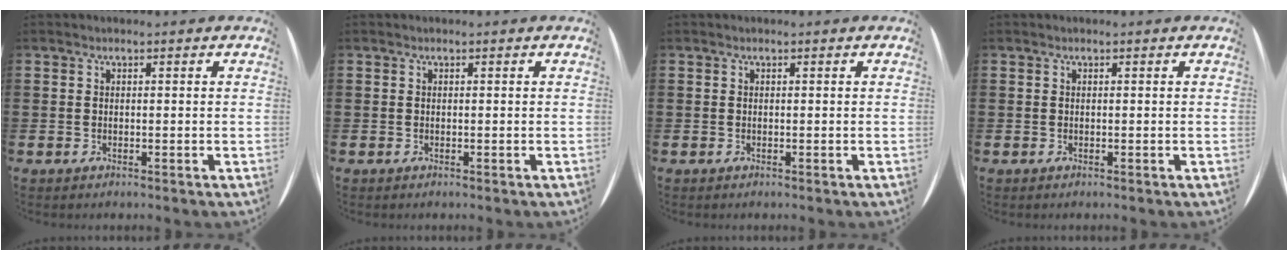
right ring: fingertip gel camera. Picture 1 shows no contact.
{"total": 0.0}
{"total": 0.0}
{"total": 0.0}